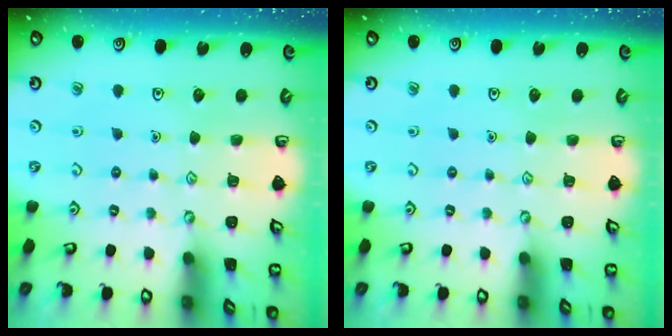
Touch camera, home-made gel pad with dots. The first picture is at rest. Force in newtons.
{"total": 0.0}